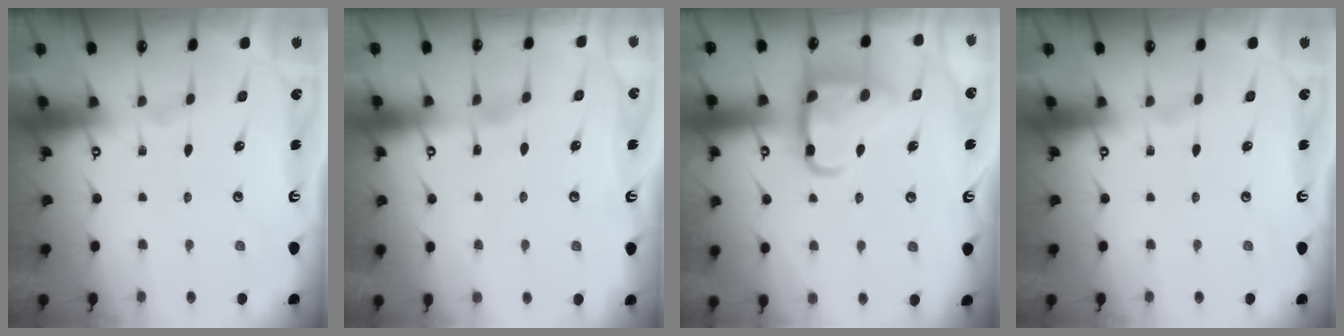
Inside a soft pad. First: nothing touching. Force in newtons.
{"total": 2.7, "press": 2.7, "slide": 0.3}
{"total": 15.5, "press": 15.4, "slide": 1.5}
{"total": 0.0}